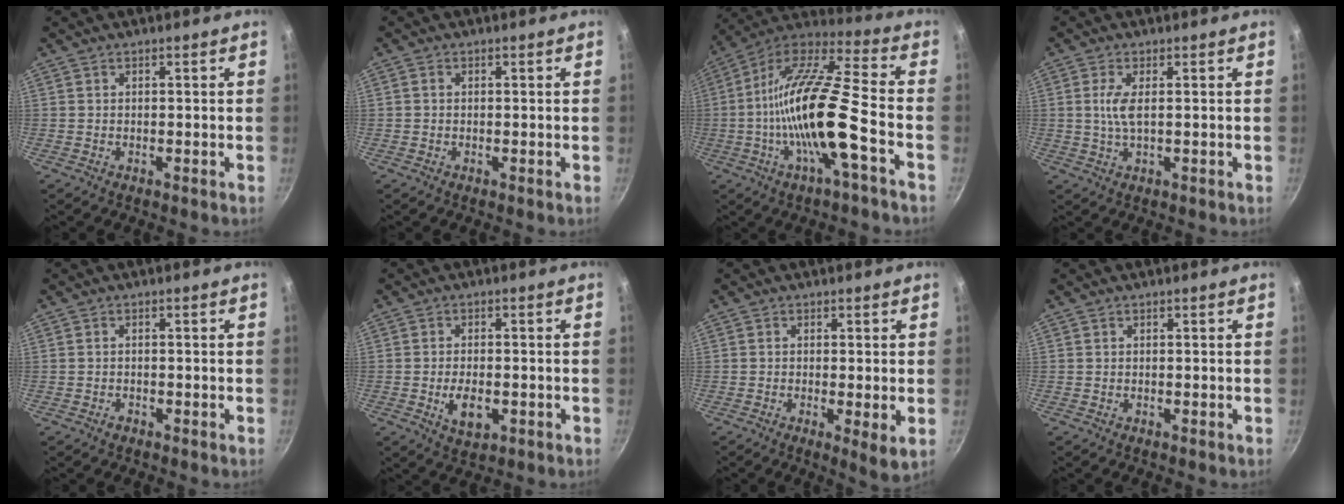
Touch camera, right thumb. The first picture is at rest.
{"total": 0.6, "force": [0.0, 0.6, 0.3], "torque": [-0.004, 0.004, -0.001]}
{"total": 20.2, "force": [-5.0, 4.3, 19.1], "torque": [-0.348, 0.035, -0.108]}
{"total": 3.8, "force": [0.4, 1.1, 3.6], "torque": [-0.085, -0.001, 0.009]}
{"total": 0.9, "force": [-0.7, 0.5, 0.3], "torque": [-0.009, 0.004, -0.013]}
{"total": 5.8, "force": [-1.5, 3.2, 4.6], "torque": [-0.074, 0.000, -0.018]}
{"total": 4.4, "force": [-0.5, 0.7, 4.3], "torque": [-0.069, -0.018, -0.007]}
{"total": 0.0}